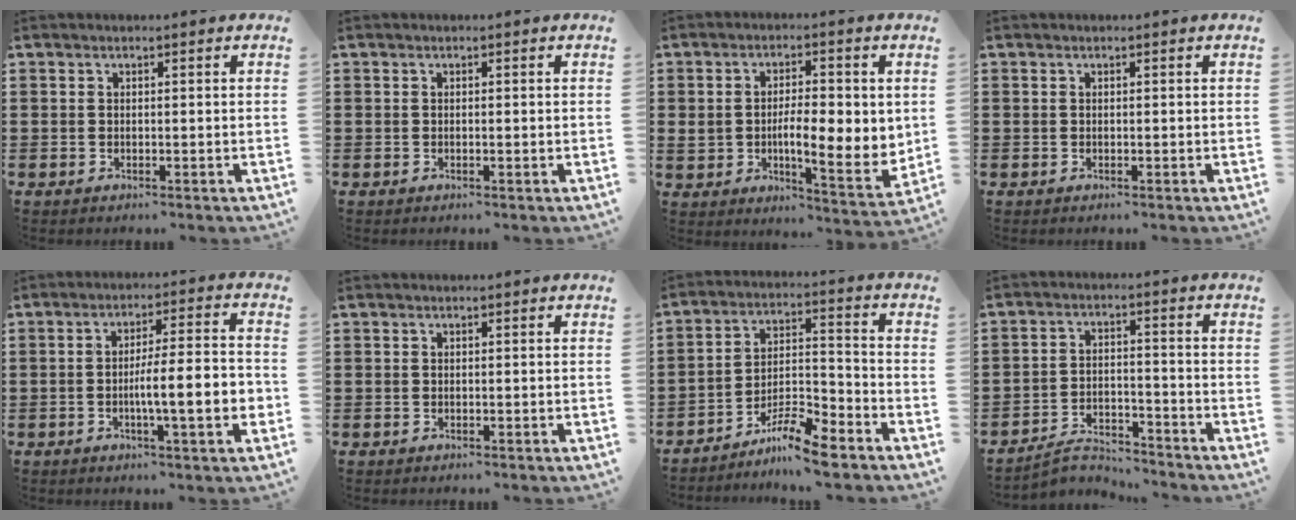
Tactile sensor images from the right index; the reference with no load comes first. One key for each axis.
{"total": 0.0}
{"total": 8.0, "fx": 0.1, "fy": 3.5, "fz": 7.2, "tx": -0.112, "ty": -0.005, "tz": -0.003}
{"total": 0.0}
{"total": 8.5, "fx": -2.0, "fy": 1.2, "fz": 8.2, "tx": -0.129, "ty": -0.006, "tz": -0.036}
{"total": 0.0}
{"total": 7.7, "fx": -6.6, "fy": 1.1, "fz": 3.9, "tx": -0.067, "ty": 0.016, "tz": -0.123}
{"total": 4.1, "fx": -4.0, "fy": 0.9, "fz": 0.7, "tx": -0.013, "ty": 0.010, "tz": -0.080}